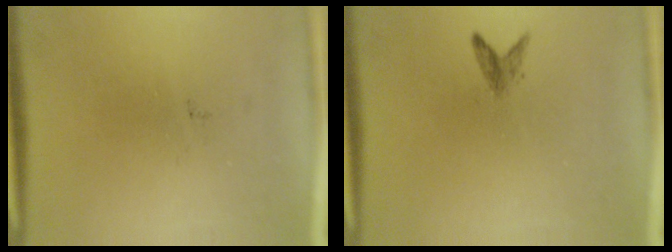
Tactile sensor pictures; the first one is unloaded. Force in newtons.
{"total": 1.3}